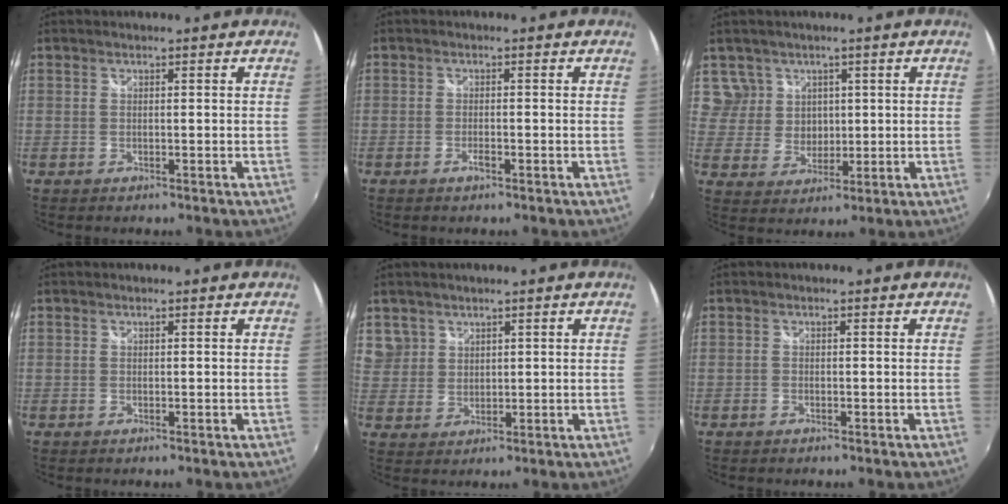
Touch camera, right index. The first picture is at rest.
{"total": 1.4, "force": [-0.9, 0.4, 1.0], "torque": [-0.022, -0.001, -0.017]}
{"total": 6.4, "force": [2.7, 5.8, 0.6], "torque": [-0.008, 0.011, 0.055]}
{"total": 0.0}
{"total": 5.5, "force": [3.3, 4.4, 0.3], "torque": [0.000, 0.016, 0.069]}
{"total": 0.5, "force": [-0.4, 0.3, 0.1], "torque": [-0.002, -0.002, -0.010]}